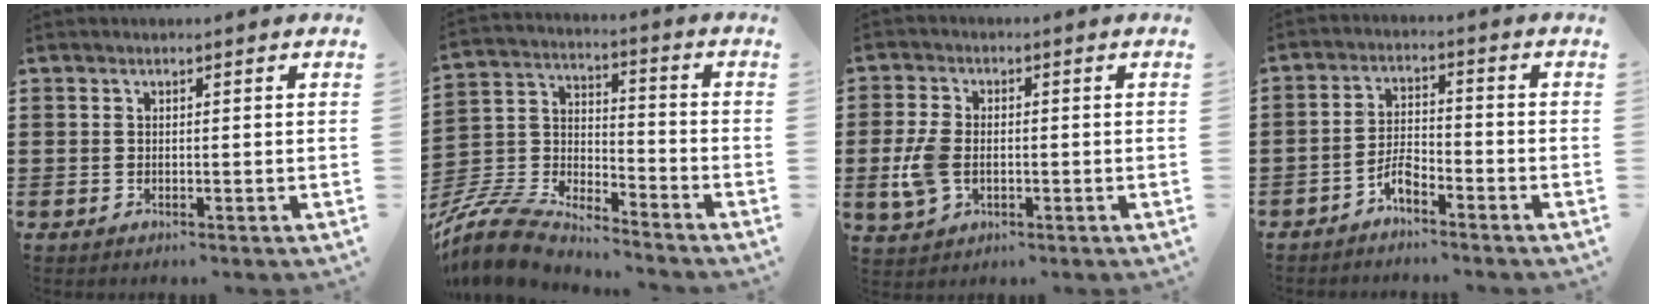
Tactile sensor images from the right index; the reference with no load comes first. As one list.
[{"total": 8.1, "force": [-7.6, 1.5, 2.2], "torque": [-0.074, -0.005, -0.160]}, {"total": 5.4, "force": [-0.9, 3.4, 4.1], "torque": [-0.112, -0.005, -0.025]}, {"total": 3.9, "force": [-3.1, 1.1, 2.2], "torque": [-0.057, 0.004, -0.065]}]